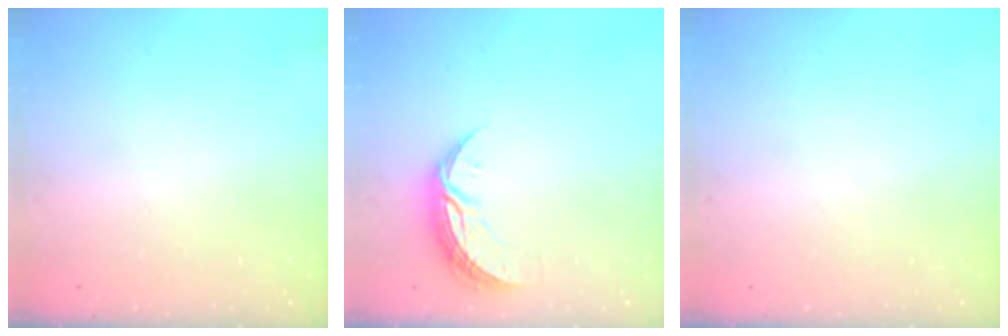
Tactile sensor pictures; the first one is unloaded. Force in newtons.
{"total": 8.4, "press": 8.4, "slide": 0.6}
{"total": 0.0}